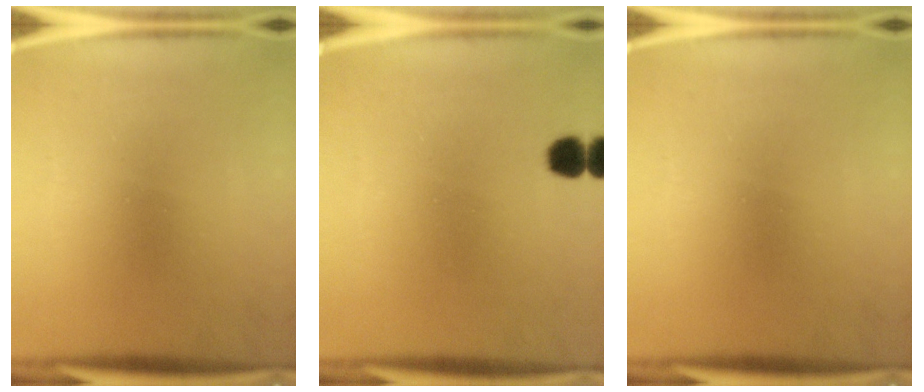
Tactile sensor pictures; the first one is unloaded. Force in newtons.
{"total": 3.3}
{"total": 0.0}